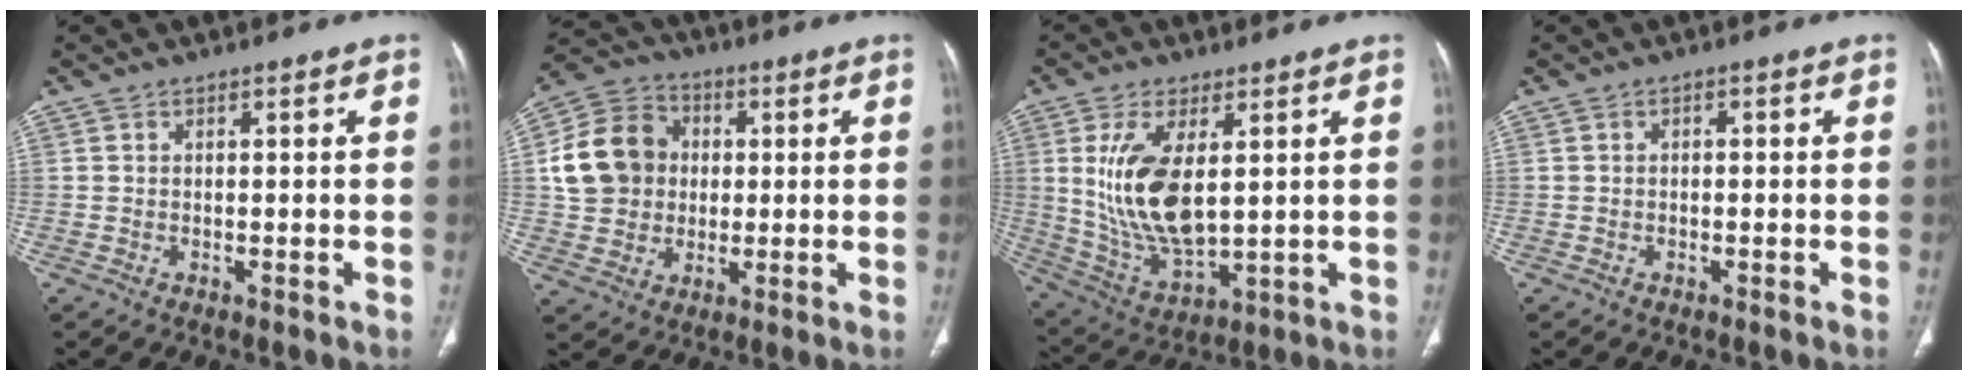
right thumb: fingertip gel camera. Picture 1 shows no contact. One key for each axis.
{"total": 13.8, "fx": 1.4, "fy": 12.0, "fz": 6.8, "tx": -0.110, "ty": 0.020, "tz": 0.023}
{"total": 14.8, "fx": 2.7, "fy": 6.9, "fz": 12.8, "tx": -0.254, "ty": -0.024, "tz": 0.070}
{"total": 0.6, "fx": -0.1, "fy": 0.4, "fz": 0.4, "tx": -0.001, "ty": 0.002, "tz": -0.005}